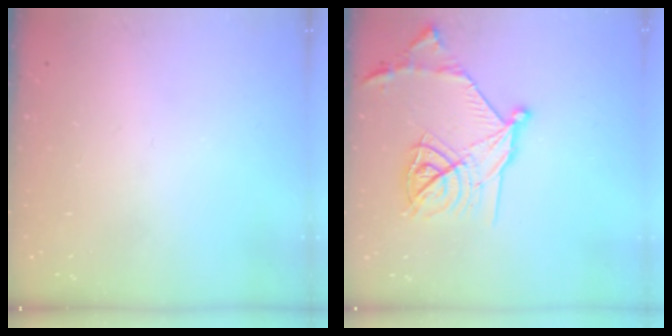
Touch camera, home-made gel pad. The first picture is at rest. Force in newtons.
{"total": 20.0, "press": 20.0, "slide": 1.2}